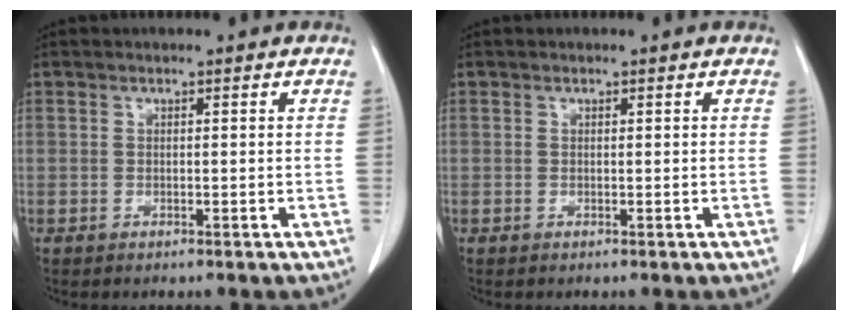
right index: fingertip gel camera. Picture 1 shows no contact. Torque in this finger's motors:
{"motor_torque": [0.04, -0.04, -0.01, 0.00]}